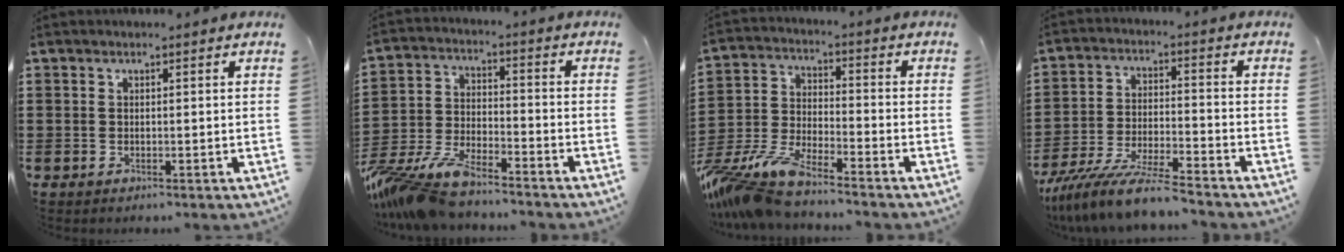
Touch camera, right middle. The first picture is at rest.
{"total": 9.4, "force": [-8.8, 1.4, 3.2], "torque": [-0.081, 0.006, -0.177]}
{"total": 9.4, "force": [-8.6, 0.8, 3.5], "torque": [-0.097, -0.008, -0.180]}
{"total": 9.4, "force": [-8.4, 0.2, 4.1], "torque": [-0.084, 0.001, -0.165]}